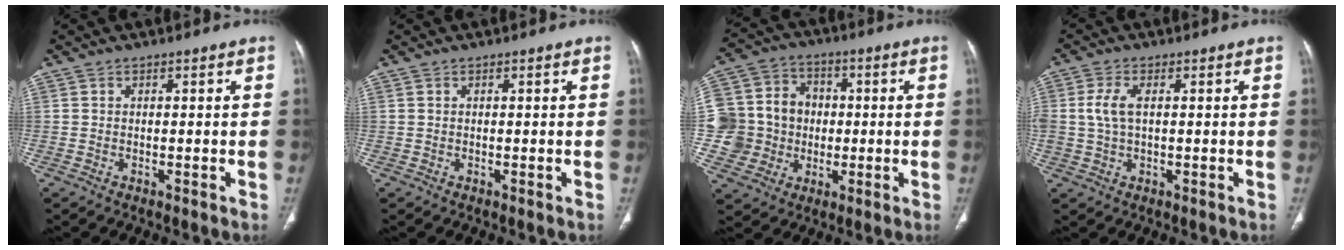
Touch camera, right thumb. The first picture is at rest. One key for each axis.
{"total": 0.0}
{"total": 14.9, "fx": -0.5, "fy": 13.9, "fz": 5.3, "tx": -0.078, "ty": 0.033, "tz": -0.001}
{"total": 4.8, "fx": 0.6, "fy": 2.5, "fz": 4.0, "tx": -0.102, "ty": 0.006, "tz": 0.011}